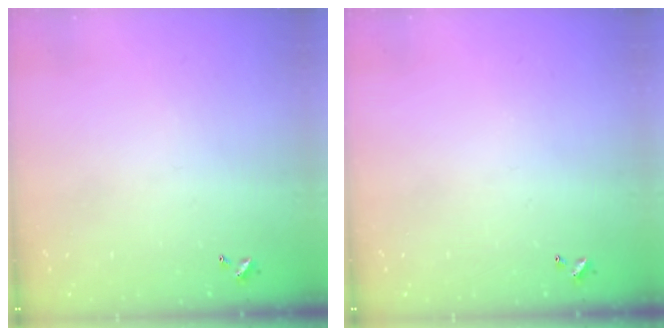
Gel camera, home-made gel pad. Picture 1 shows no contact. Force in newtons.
{"total": 0.0}